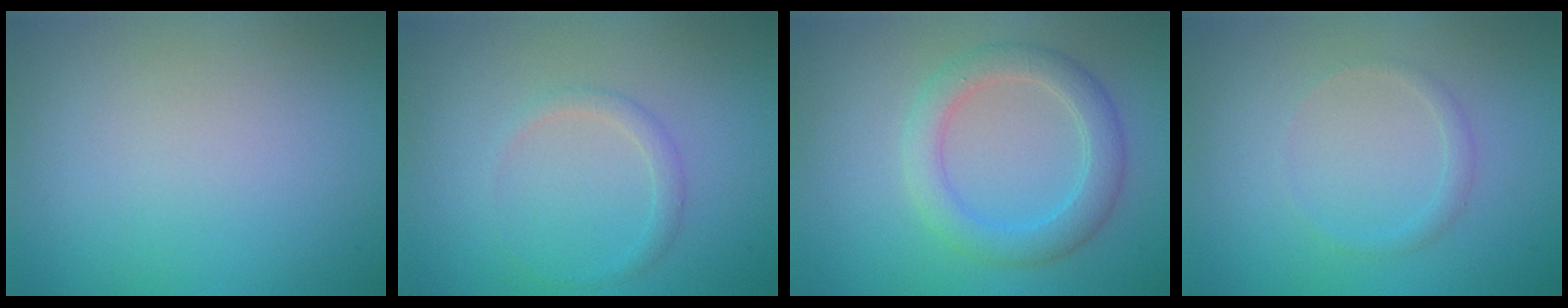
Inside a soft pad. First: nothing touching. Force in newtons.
{"total": 1.2, "press": 1.2, "slide": 0.1}
{"total": 3.6, "press": 3.6, "slide": 0.1}
{"total": 0.9, "press": 0.9, "slide": 0.0}